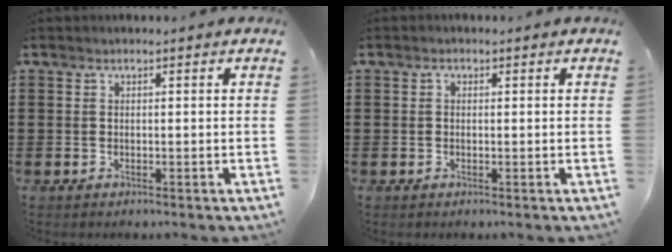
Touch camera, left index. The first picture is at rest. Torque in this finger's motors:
{"motor_torque": [2.14, 0.00, 0.01, -0.01]}